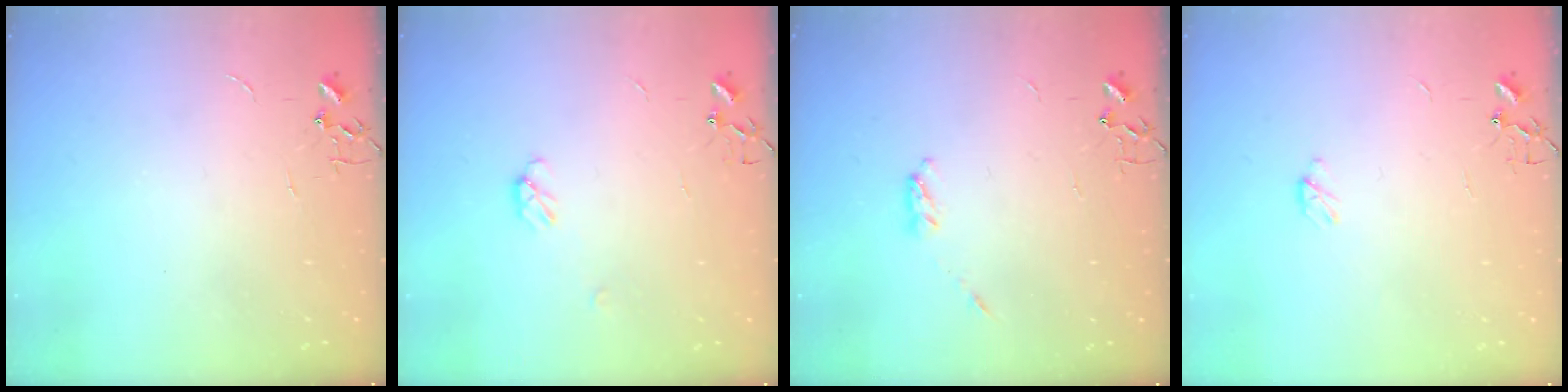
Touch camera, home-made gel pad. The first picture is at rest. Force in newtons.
{"total": 3.9, "press": 3.9, "slide": 0.4}
{"total": 3.1, "press": 3.1, "slide": 0.5}
{"total": 2.9, "press": 2.9, "slide": 0.4}